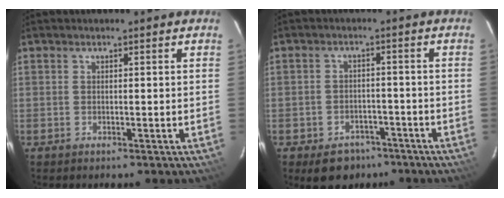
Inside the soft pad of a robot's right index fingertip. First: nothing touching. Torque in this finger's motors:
{"motor_torque": [0.49, -0.43, 0.19, 0.04]}